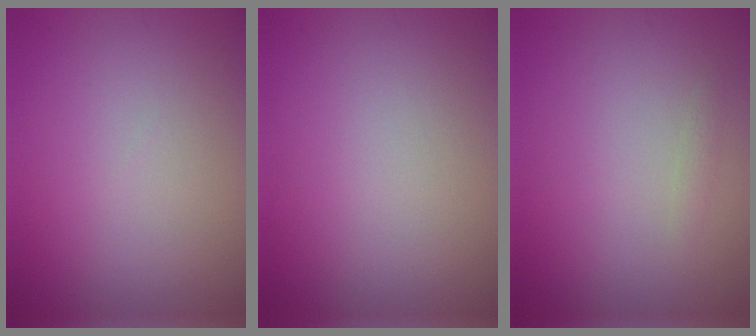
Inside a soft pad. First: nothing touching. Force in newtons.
{"total": 0.0}
{"total": 0.6, "press": 0.6, "slide": 0.0}